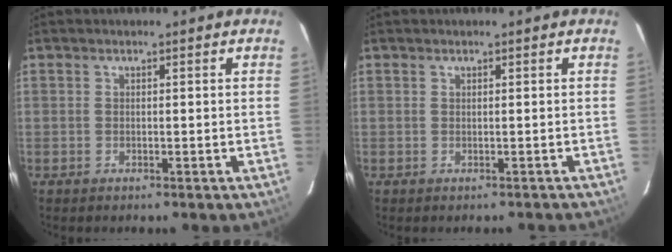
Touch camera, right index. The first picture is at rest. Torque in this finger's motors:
{"motor_torque": [0.03, -0.07, 0.03, 0.00]}